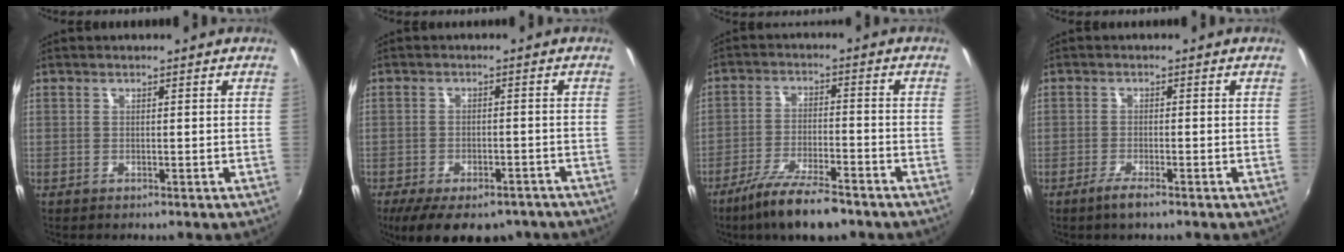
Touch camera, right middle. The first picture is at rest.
{"total": 14.7, "force": [-10.6, 6.3, 7.9], "torque": [-0.159, -0.034, -0.149]}
{"total": 10.7, "force": [-8.2, 2.4, 6.5], "torque": [-0.144, -0.023, -0.145]}
{"total": 2.9, "force": [-2.1, 0.4, 1.9], "torque": [-0.049, -0.007, -0.043]}